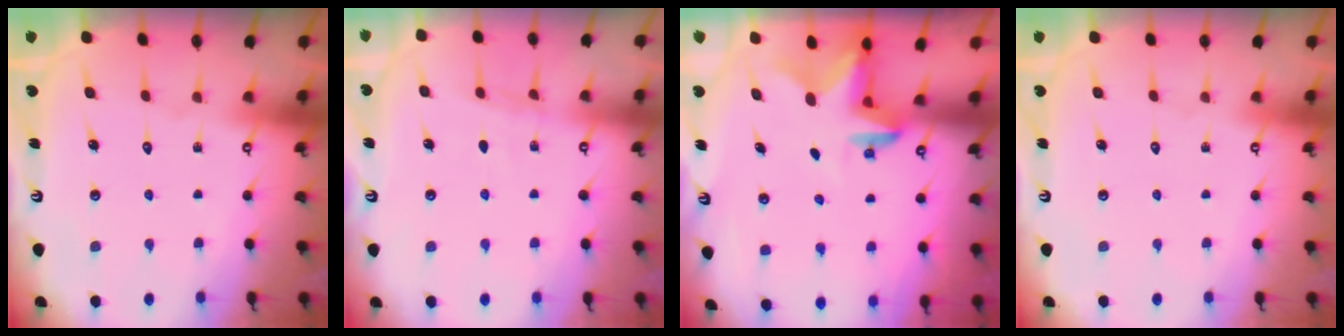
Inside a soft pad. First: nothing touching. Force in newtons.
{"total": 5.3, "press": 5.3, "slide": 0.5}
{"total": 2.6, "press": 2.6, "slide": 0.5}
{"total": 0.0}